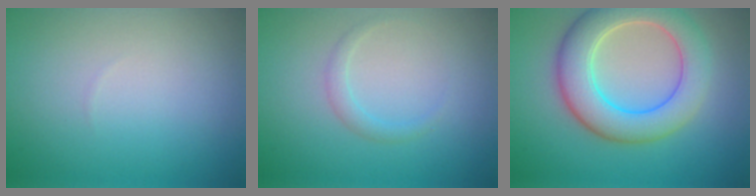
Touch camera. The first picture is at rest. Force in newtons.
{"total": 1.2, "press": 1.1, "slide": 0.2}
{"total": 7.3, "press": 7.3, "slide": 0.3}